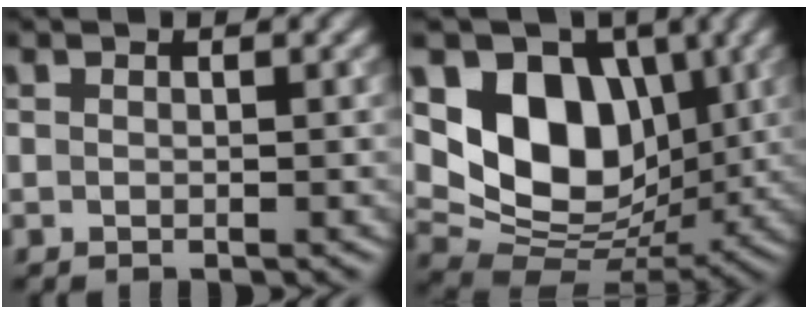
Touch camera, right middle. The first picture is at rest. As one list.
[{"total": 11.0, "force": [2.5, 8.0, 7.1], "torque": [-0.123, -0.013, 0.041]}]